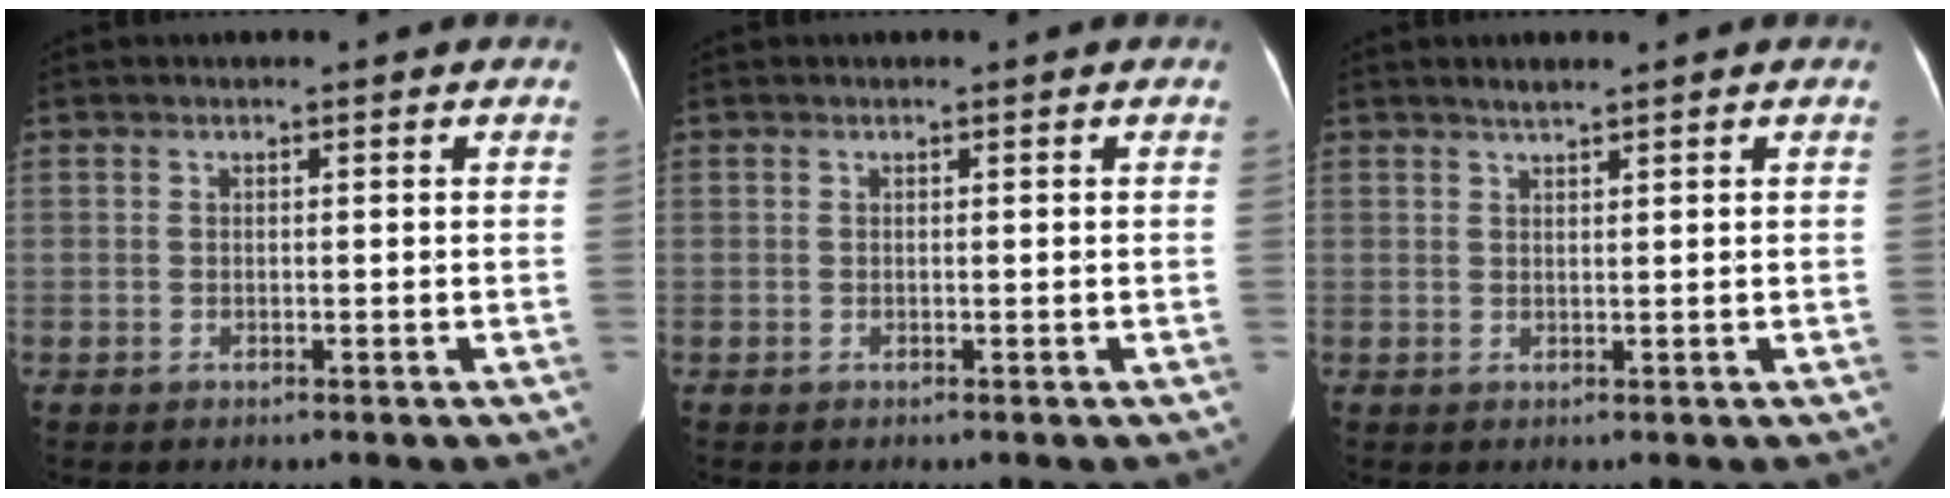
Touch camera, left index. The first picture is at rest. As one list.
[{"total": 0.0}, {"total": 1.5, "force": [1.3, 0.0, 0.8], "torque": [-0.018, 0.006, 0.028]}]